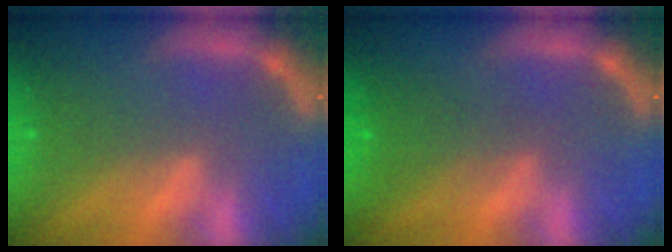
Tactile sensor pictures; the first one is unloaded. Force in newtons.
{"total": 2.5}